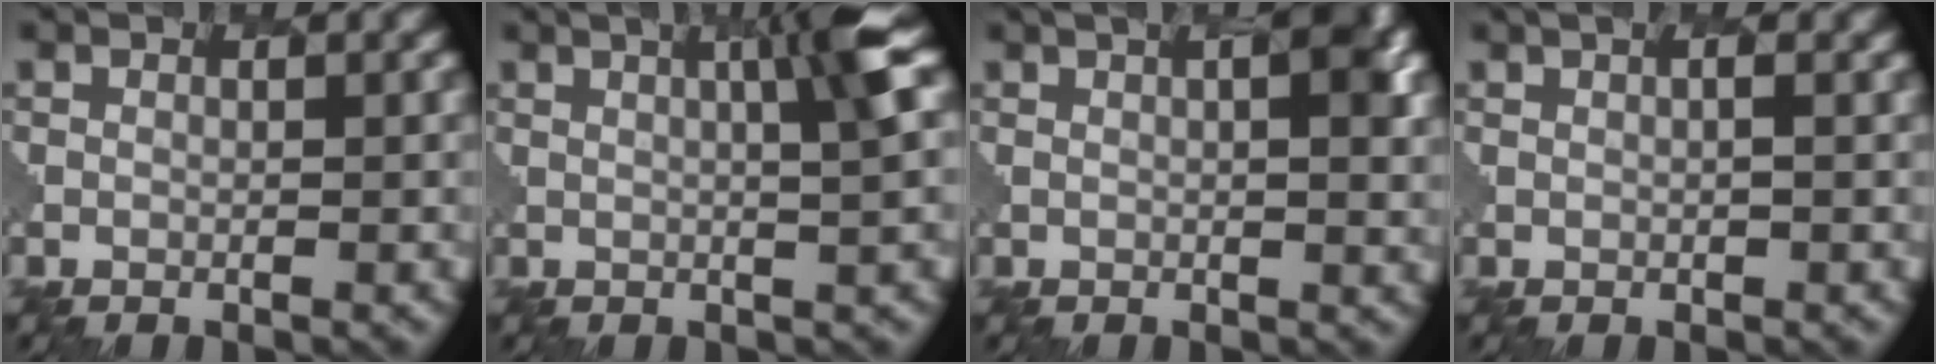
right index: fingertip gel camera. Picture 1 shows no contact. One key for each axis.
{"total": 4.4, "fx": 2.2, "fy": -0.4, "fz": 3.8, "tx": -0.050, "ty": 0.026, "tz": 0.008}
{"total": 3.7, "fx": 2.3, "fy": 1.3, "fz": 2.6, "tx": 0.000, "ty": 0.040, "tz": -0.012}
{"total": 2.7, "fx": 1.1, "fy": 1.3, "fz": 2.1, "tx": -0.008, "ty": 0.025, "tz": -0.012}